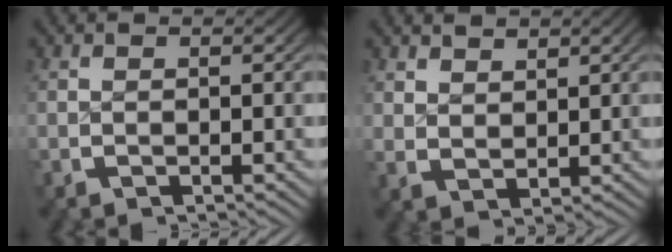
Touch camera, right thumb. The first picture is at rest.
{"total": 2.3, "force": [1.9, 1.0, 0.8], "torque": [-0.008, -0.005, 0.044]}